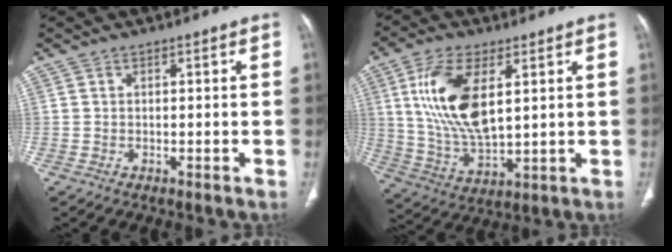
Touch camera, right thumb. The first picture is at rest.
{"total": 15.1, "force": [4.3, 6.9, 12.7], "torque": [-0.256, -0.020, 0.089]}